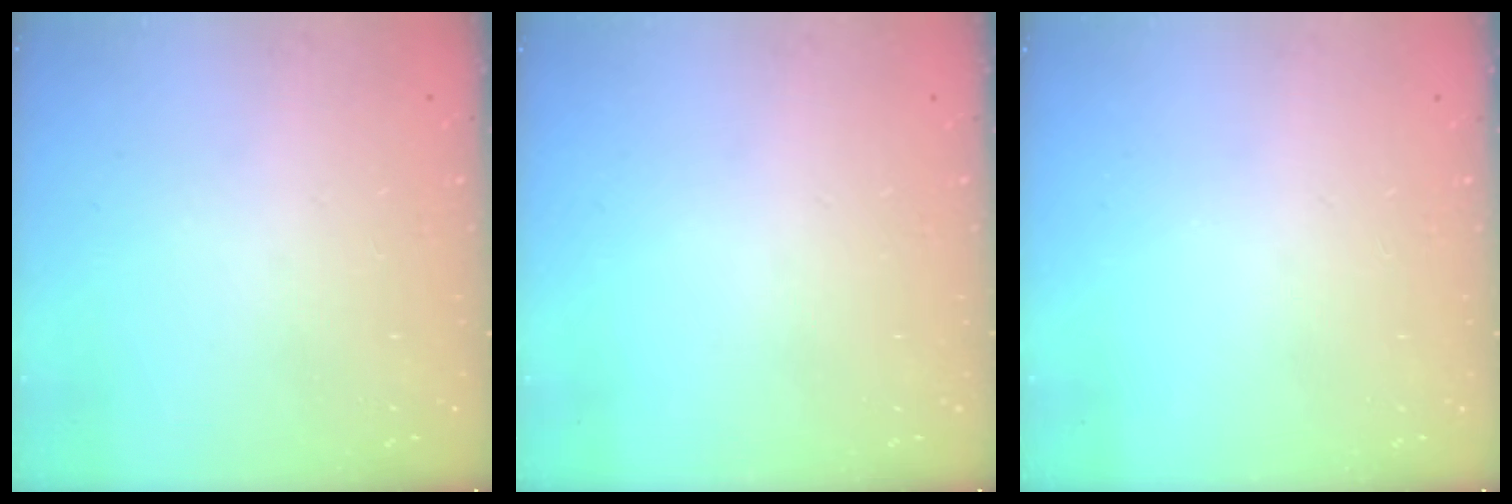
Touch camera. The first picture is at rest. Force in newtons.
{"total": 0.0}
{"total": 0.0}